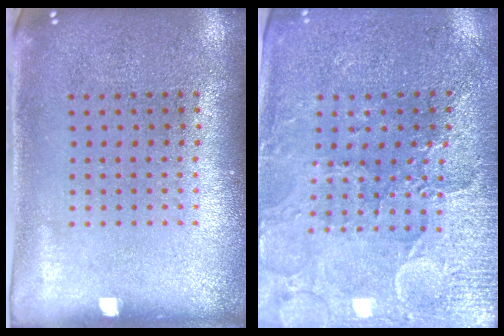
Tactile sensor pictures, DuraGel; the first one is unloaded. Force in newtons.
{"total": 3.3, "press": 3.3, "slide": 0.5}